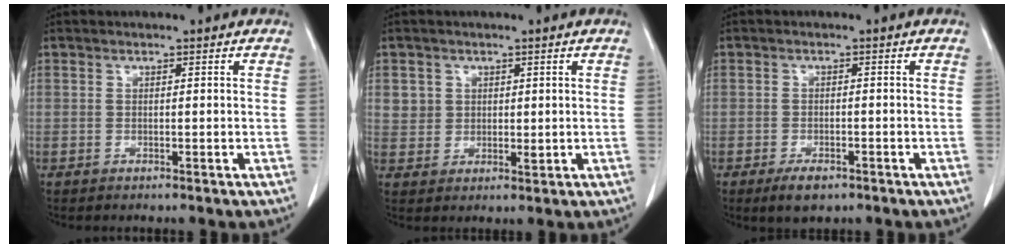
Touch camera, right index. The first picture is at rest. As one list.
[{"total": 3.5, "force": [1.3, 3.1, 0.7], "torque": [-0.005, -0.005, 0.026]}, {"total": 3.6, "force": [-2.3, 1.6, 2.2], "torque": [-0.041, -0.004, -0.032]}]